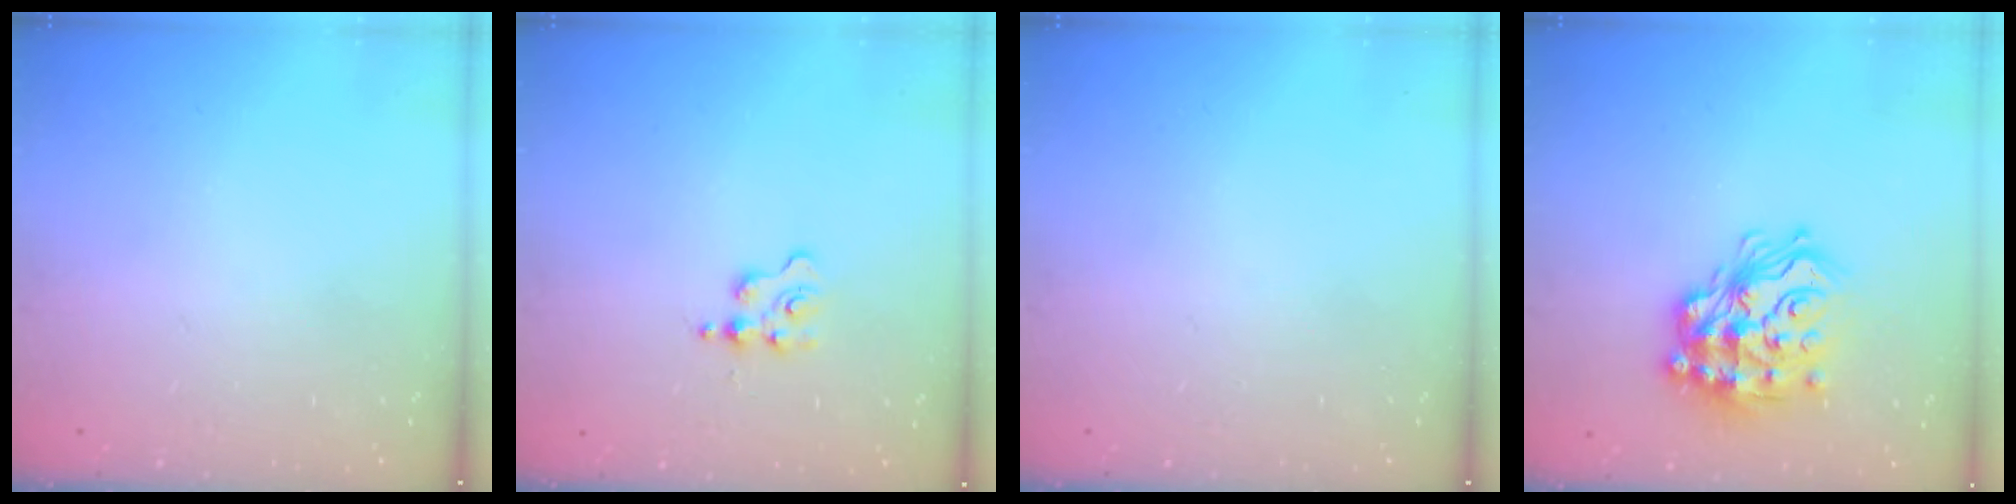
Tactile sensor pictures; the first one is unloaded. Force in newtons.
{"total": 1.9, "press": 1.9, "slide": 0.2}
{"total": 0.0}
{"total": 19.6, "press": 19.5, "slide": 1.2}